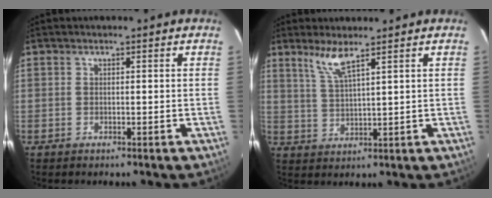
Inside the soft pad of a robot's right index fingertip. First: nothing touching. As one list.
[{"total": 4.8, "force": [3.4, 0.0, 3.3], "torque": [-0.071, -0.003, 0.073]}]